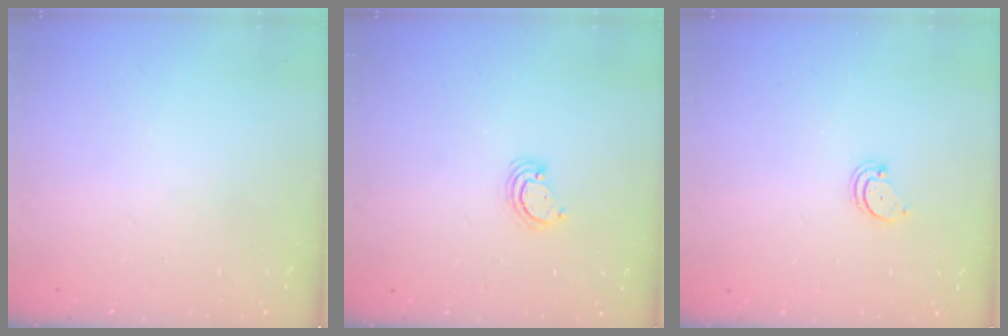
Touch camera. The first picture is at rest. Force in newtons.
{"total": 2.6, "press": 2.6, "slide": 0.3}
{"total": 1.9, "press": 1.9, "slide": 0.2}